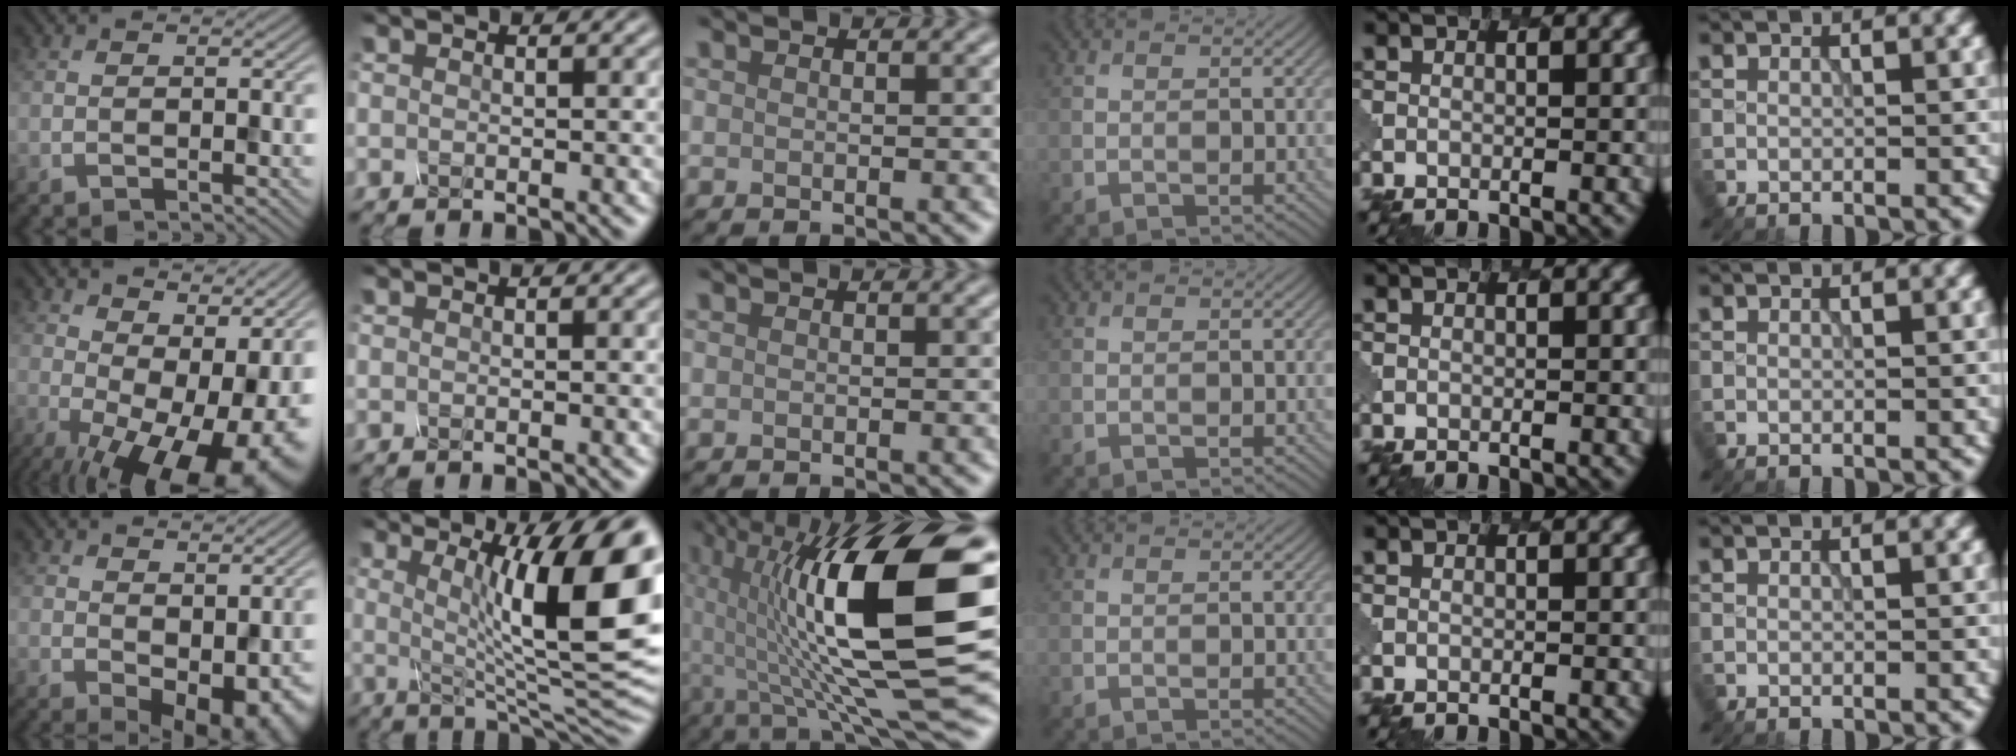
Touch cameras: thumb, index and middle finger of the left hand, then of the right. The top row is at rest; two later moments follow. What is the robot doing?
{"motion": "pour", "object": "mug"}